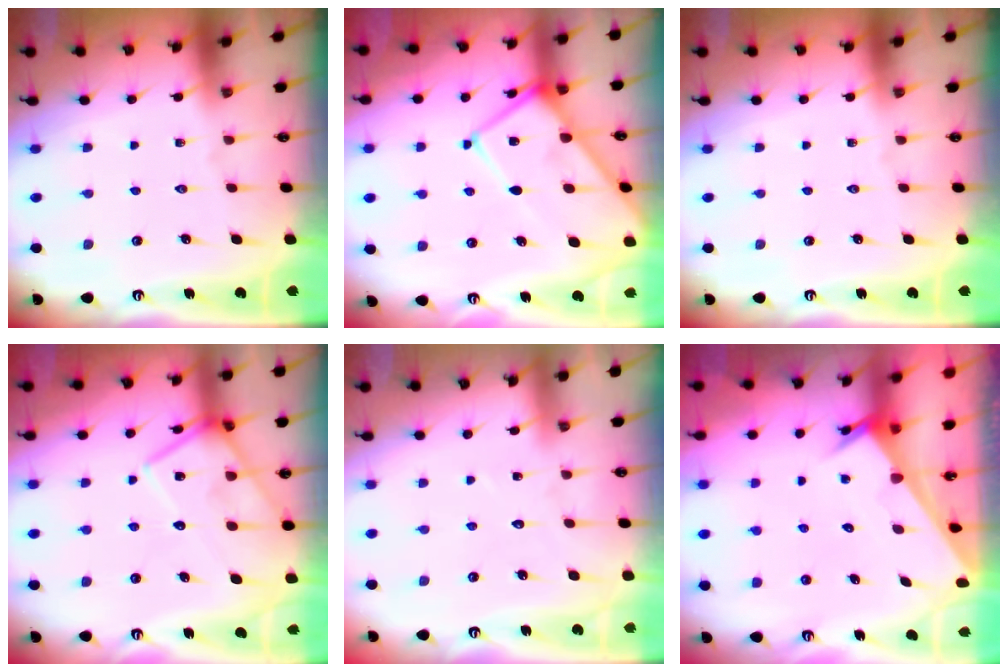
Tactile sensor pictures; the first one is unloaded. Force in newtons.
{"total": 13.6, "press": 13.5, "slide": 1.4}
{"total": 0.0}
{"total": 13.1, "press": 13.1, "slide": 0.9}
{"total": 4.8, "press": 4.8, "slide": 0.5}
{"total": 2.5, "press": 2.5, "slide": 0.1}